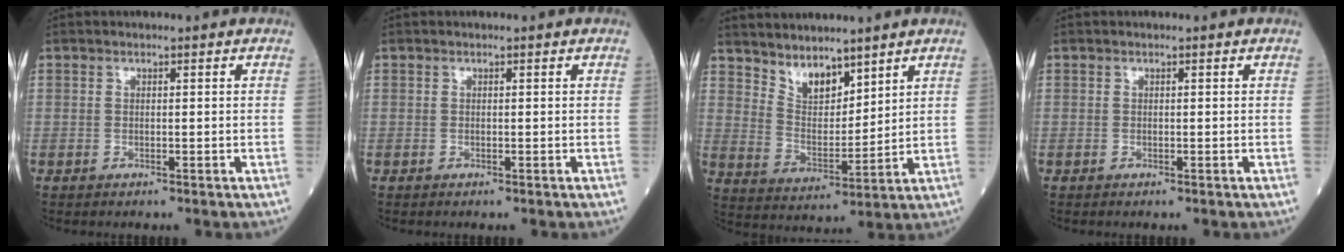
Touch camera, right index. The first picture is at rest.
{"total": 0.0}
{"total": 6.9, "force": [5.7, 2.5, 3.0], "torque": [-0.061, 0.004, 0.123]}
{"total": 0.0}